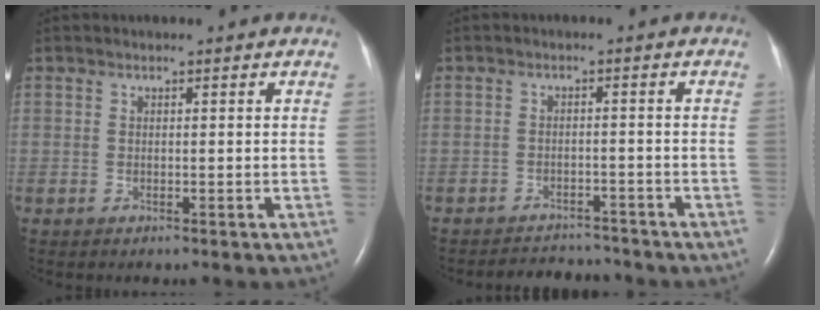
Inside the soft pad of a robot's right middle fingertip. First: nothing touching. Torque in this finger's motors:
{"motor_torque": [0.35, -0.35, -0.01, -0.01]}